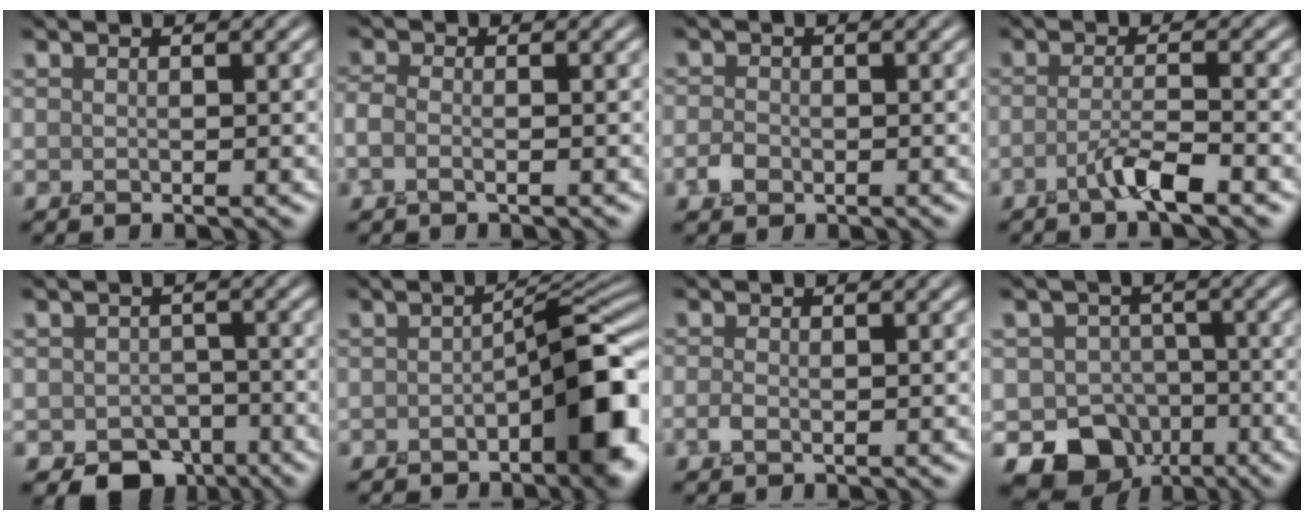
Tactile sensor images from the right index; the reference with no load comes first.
{"total": 0.8, "force": [-0.4, 0.2, 0.6], "torque": [-0.014, 0.004, -0.012]}
{"total": 0.8, "force": [-0.3, 0.7, 0.2], "torque": [0.000, 0.004, -0.009]}
{"total": 2.3, "force": [-1.4, 0.0, 1.8], "torque": [-0.035, 0.009, -0.032]}
{"total": 4.8, "force": [-2.9, 3.5, 1.8], "torque": [-0.015, -0.008, -0.037]}
{"total": 8.6, "force": [-2.8, 3.8, 7.1], "torque": [-0.090, 0.004, -0.045]}
{"total": 0.0}
{"total": 9.2, "force": [-5.2, 7.2, 2.2], "torque": [-0.023, -0.006, -0.091]}